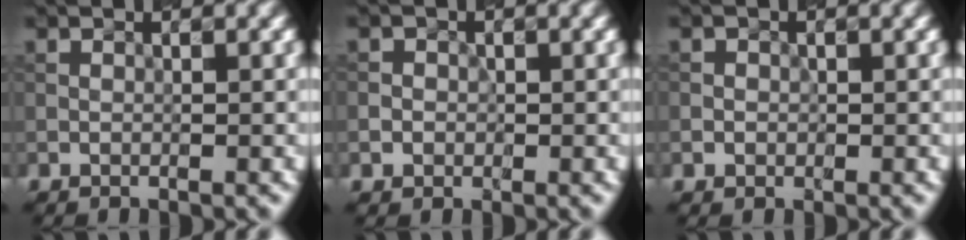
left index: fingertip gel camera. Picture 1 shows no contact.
{"total": 1.4, "force": [-0.2, 1.3, 0.3], "torque": [0.008, 0.008, -0.008]}
{"total": 0.9, "force": [-0.1, 0.9, 0.1], "torque": [0.010, 0.001, -0.004]}